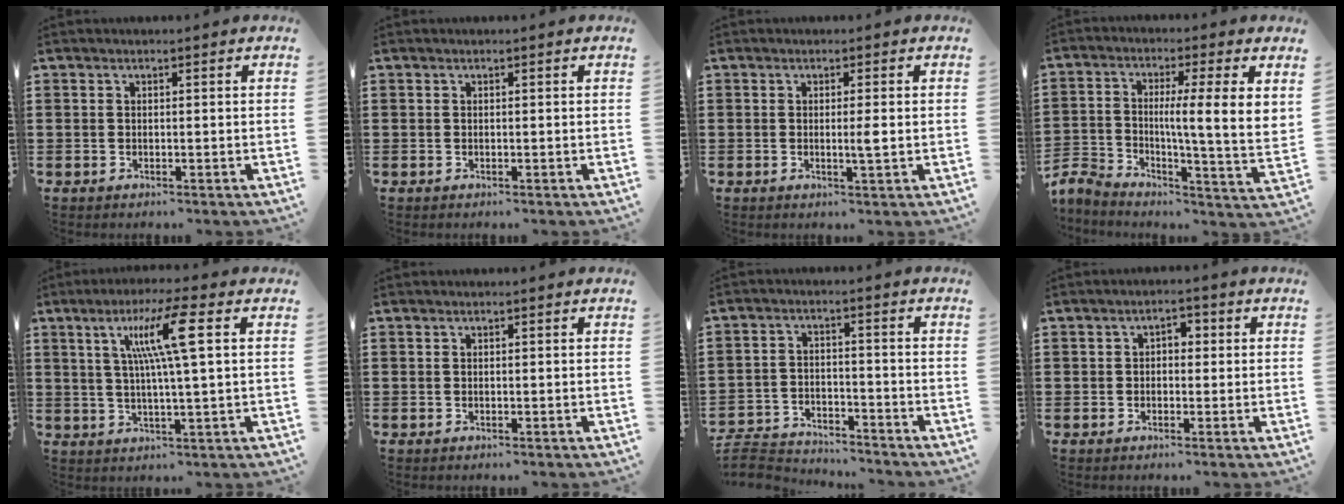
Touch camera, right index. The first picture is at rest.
{"total": 0.0}
{"total": 2.3, "force": [-0.1, -0.2, 2.3], "torque": [-0.041, -0.006, -0.005]}
{"total": 7.5, "force": [1.1, 1.0, 7.4], "torque": [-0.138, -0.020, 0.014]}
{"total": 9.8, "force": [3.0, -0.2, 9.3], "torque": [-0.185, 0.006, 0.041]}
{"total": 0.0}
{"total": 4.7, "force": [-4.6, 0.6, 0.6], "torque": [-0.027, 0.002, -0.098]}
{"total": 1.7, "force": [-0.3, 1.1, 1.3], "torque": [-0.028, 0.008, -0.010]}